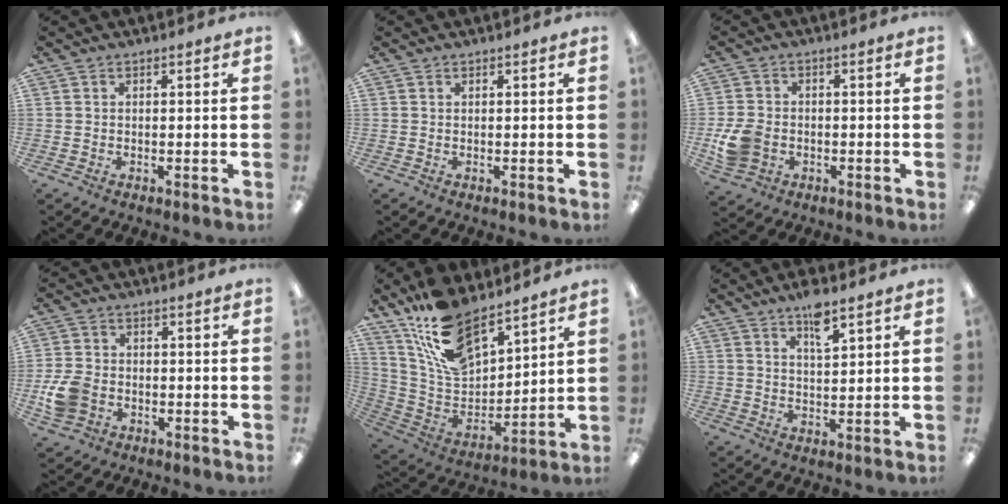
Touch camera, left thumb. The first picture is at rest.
{"total": 0.0}
{"total": 7.8, "force": [-2.3, 6.2, 4.1], "torque": [-0.082, 0.010, -0.040]}
{"total": 7.7, "force": [-2.7, 5.8, 4.2], "torque": [-0.082, 0.010, -0.048]}
{"total": 17.1, "force": [13.0, 7.4, 8.2], "torque": [-0.173, -0.071, 0.242]}
{"total": 6.3, "force": [4.5, 1.7, 4.1], "torque": [-0.060, -0.023, 0.072]}